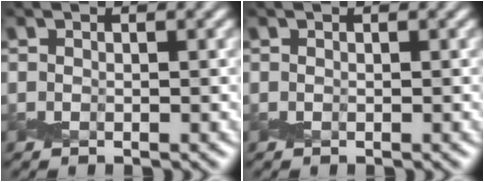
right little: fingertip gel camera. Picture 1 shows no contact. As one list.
[{"total": 0.0}]